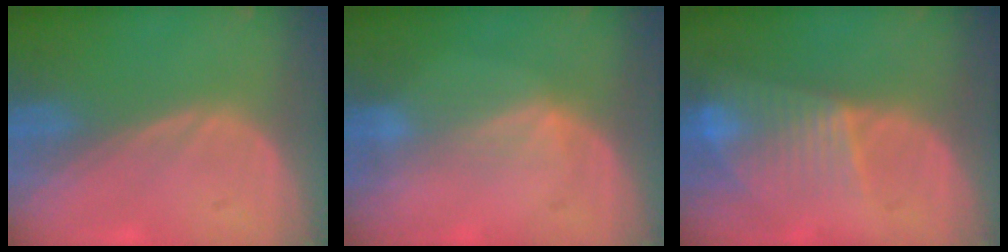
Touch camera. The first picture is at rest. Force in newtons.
{"total": 2.4, "press": 2.4, "slide": 0.4}
{"total": 7.9, "press": 6.9, "slide": 3.8}